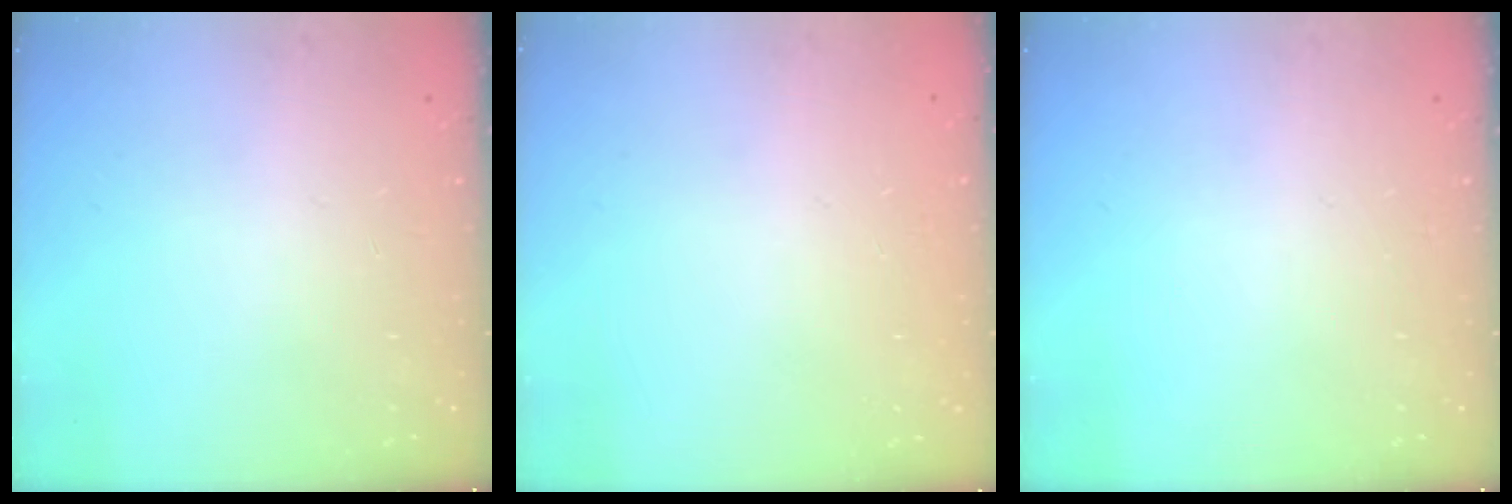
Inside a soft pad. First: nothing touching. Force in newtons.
{"total": 0.0}
{"total": 0.0}